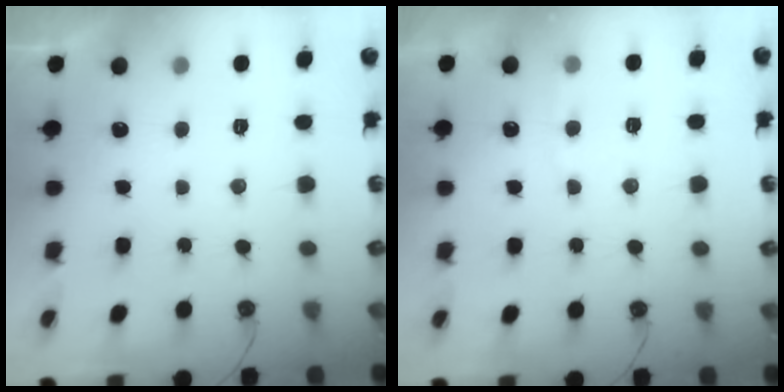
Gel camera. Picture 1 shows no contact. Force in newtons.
{"total": 5.5, "press": 5.5, "slide": 0.6}